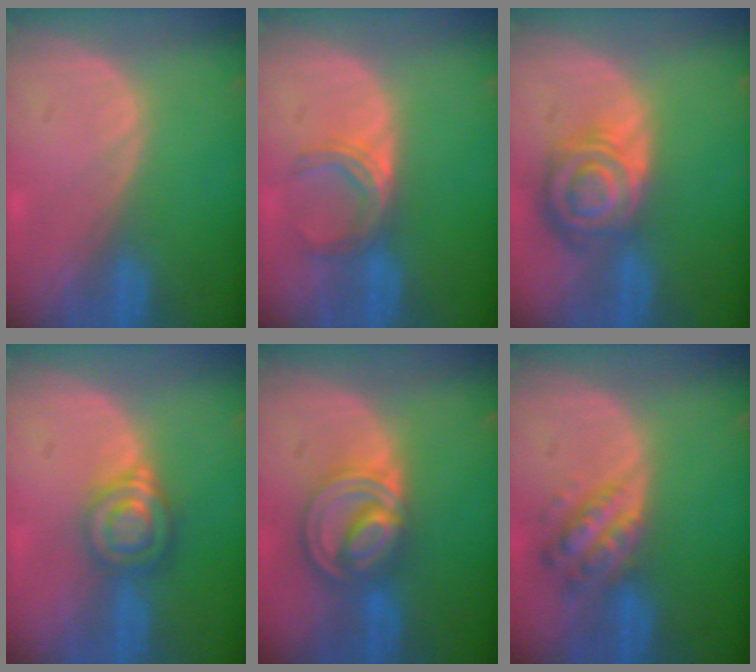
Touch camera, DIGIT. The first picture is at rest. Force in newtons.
{"total": 5.0, "press": 4.4, "slide": 2.3}
{"total": 8.6, "press": 7.5, "slide": 4.2}
{"total": 6.6, "press": 5.7, "slide": 3.4}
{"total": 8.6, "press": 7.2, "slide": 4.7}
{"total": 6.2, "press": 5.6, "slide": 2.7}